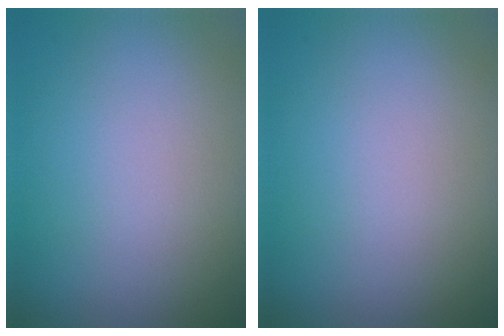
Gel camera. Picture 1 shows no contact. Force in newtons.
{"total": 0.0}